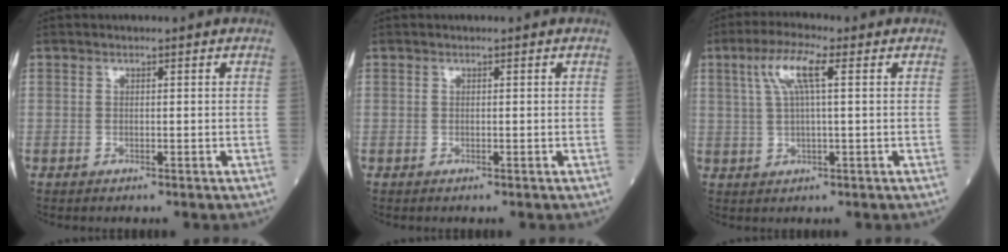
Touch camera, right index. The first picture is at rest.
{"total": 0.0}
{"total": 6.4, "force": [2.4, 0.7, 5.8], "torque": [-0.122, 0.017, 0.050]}